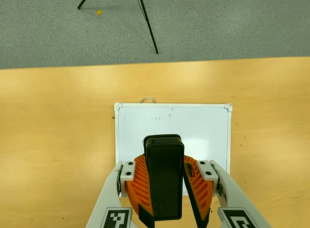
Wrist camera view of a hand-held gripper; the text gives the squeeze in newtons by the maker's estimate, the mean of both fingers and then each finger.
{"total": 9.9, "left": 10.2, "right": 9.6}